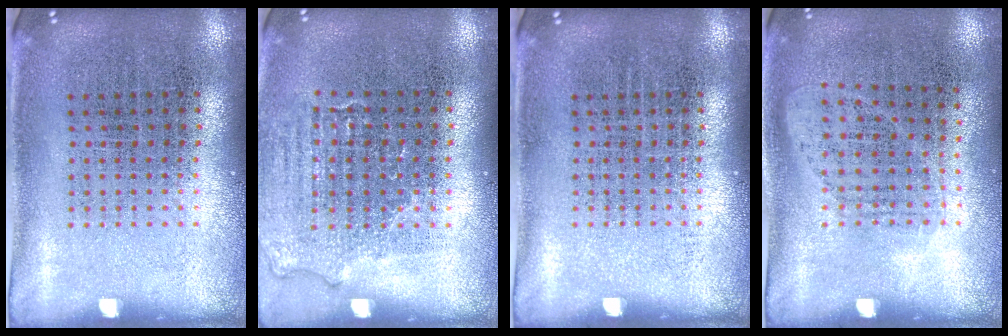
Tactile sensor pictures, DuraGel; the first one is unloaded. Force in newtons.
{"total": 1.2, "press": 1.1, "slide": 0.5}
{"total": 0.0}
{"total": 1.0, "press": 0.9, "slide": 0.5}